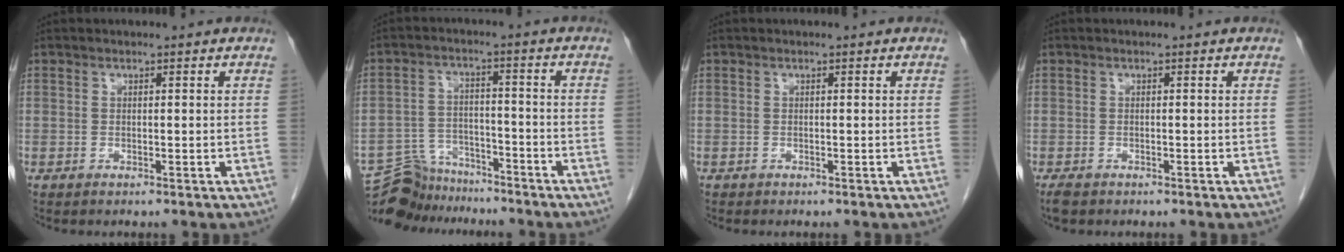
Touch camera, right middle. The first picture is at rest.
{"total": 9.2, "force": [-8.6, 3.3, 0.7], "torque": [-0.017, 0.014, -0.148]}
{"total": 0.0}
{"total": 1.5, "force": [-1.1, 0.7, 0.7], "torque": [-0.018, -0.003, -0.015]}